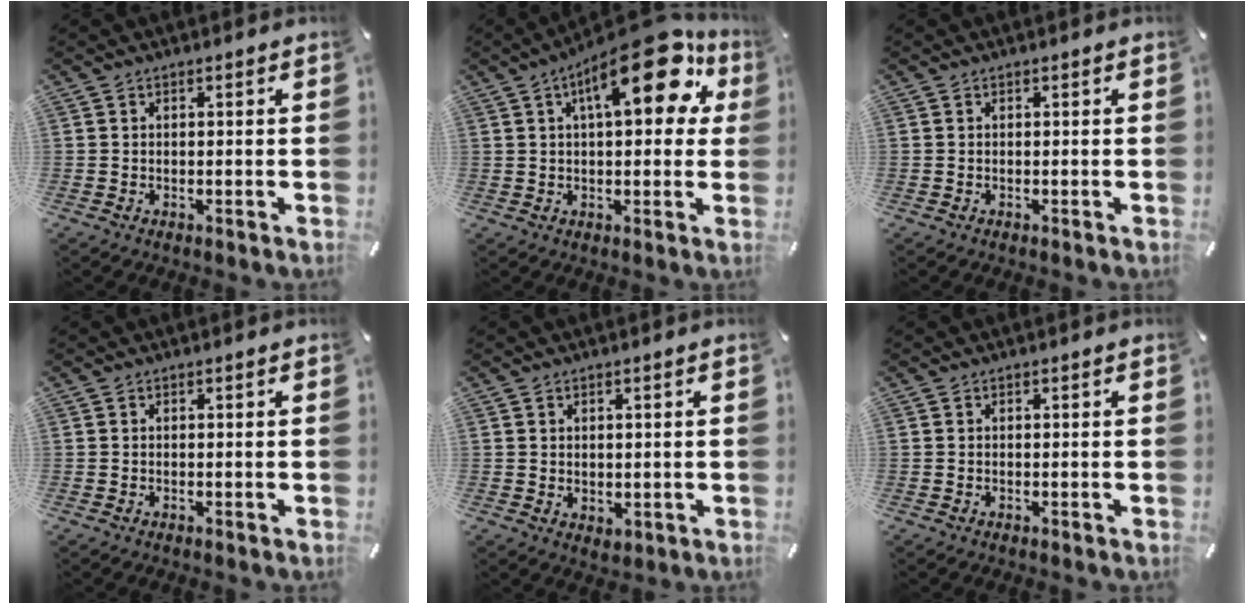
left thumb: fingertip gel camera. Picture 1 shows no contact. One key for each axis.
{"total": 19.9, "fx": 8.1, "fy": 8.0, "fz": 16.3, "tx": -0.229, "ty": -0.026, "tz": 0.125}
{"total": 0.0}
{"total": 0.0}
{"total": 1.7, "fx": 0.9, "fy": 1.4, "fz": 0.3, "tx": 0.000, "ty": -0.001, "tz": 0.015}
{"total": 0.0}